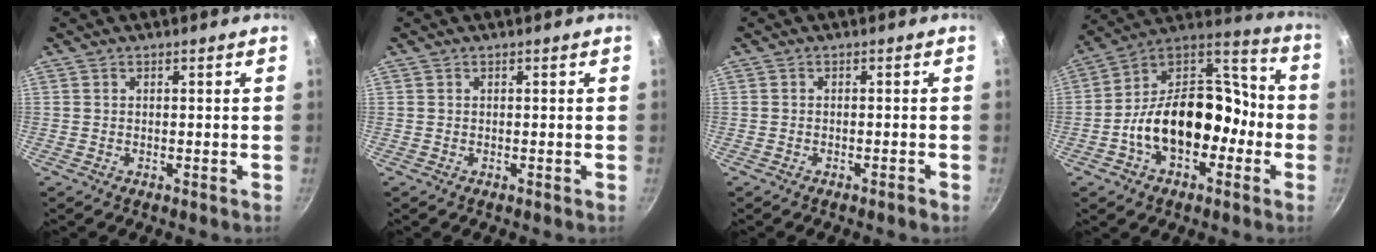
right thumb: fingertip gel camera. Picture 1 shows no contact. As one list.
[{"total": 0.0}, {"total": 1.1, "force": [-0.8, 0.2, 0.7], "torque": [-0.020, 0.011, -0.012]}, {"total": 20.5, "force": [-5.3, 13.8, 14.3], "torque": [-0.184, 0.078, -0.094]}]